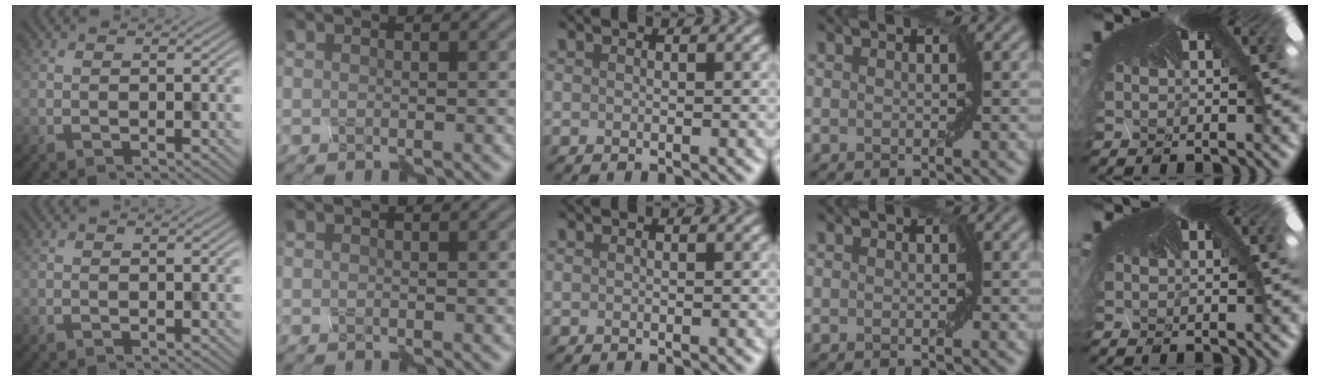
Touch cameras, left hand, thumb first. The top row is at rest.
{}